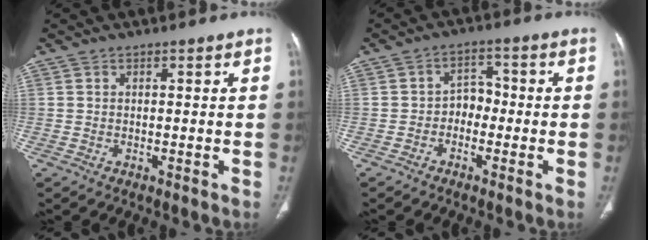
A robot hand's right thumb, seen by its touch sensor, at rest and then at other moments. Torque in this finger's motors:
{"motor_torque": [-0.15, 0.10, 0.45, -0.10, -0.02]}